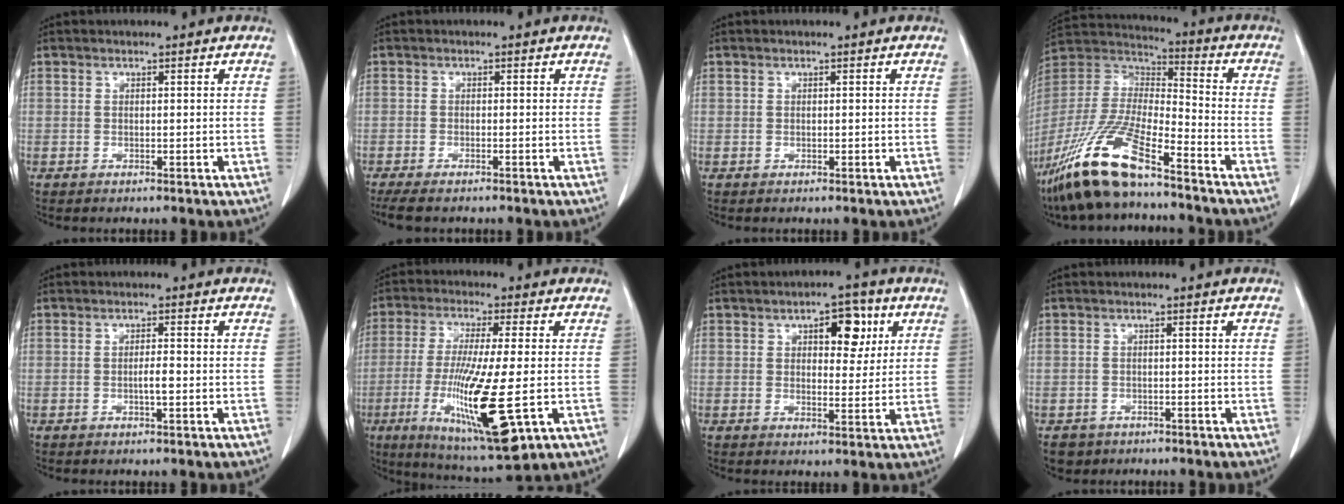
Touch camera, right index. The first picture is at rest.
{"total": 3.8, "force": [-3.3, 0.6, 1.8], "torque": [-0.029, -0.011, -0.053]}
{"total": 0.0}
{"total": 18.1, "force": [-12.5, 3.1, 12.7], "torque": [-0.286, -0.031, -0.239]}
{"total": 1.9, "force": [-0.5, 0.2, 1.8], "torque": [-0.034, 0.001, -0.010]}
{"total": 17.4, "force": [-4.5, 2.0, 16.6], "torque": [-0.328, -0.040, -0.070]}
{"total": 6.6, "force": [2.7, 3.0, 5.2], "torque": [-0.067, 0.012, 0.038]}
{"total": 2.9, "force": [-2.0, 2.0, 0.1], "torque": [-0.005, 0.003, -0.032]}